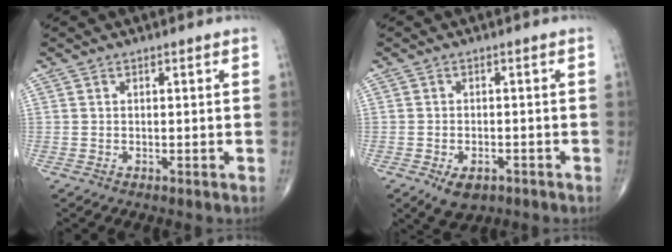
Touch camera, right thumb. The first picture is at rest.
{"total": 5.0, "force": [-2.6, 2.9, 3.0], "torque": [-0.045, 0.005, -0.035]}